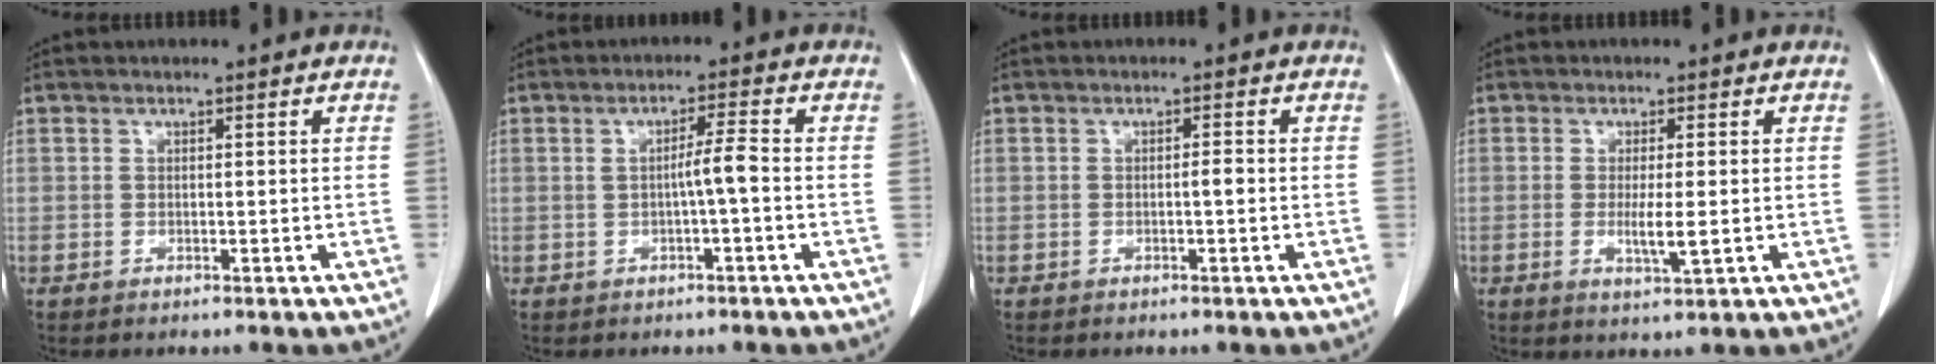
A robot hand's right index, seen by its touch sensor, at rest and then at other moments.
{"total": 3.2, "force": [-0.4, -0.3, 3.1], "torque": [-0.050, 0.002, -0.008]}
{"total": 1.0, "force": [-0.2, 0.0, 1.0], "torque": [-0.015, 0.001, -0.004]}
{"total": 3.7, "force": [-0.5, 0.3, 3.6], "torque": [-0.067, -0.008, -0.006]}